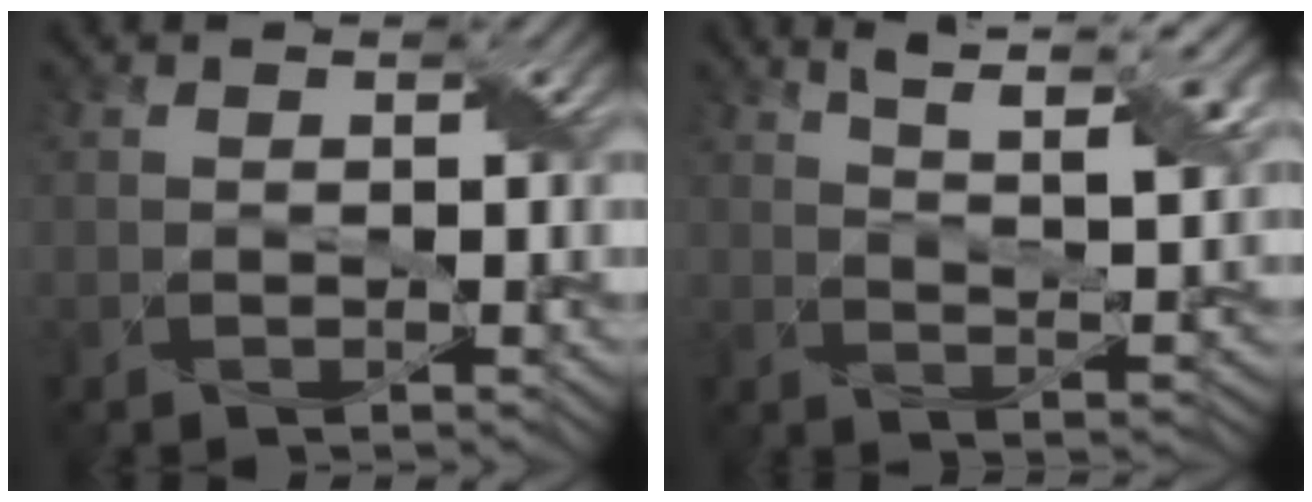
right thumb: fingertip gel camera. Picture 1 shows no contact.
{"total": 12.5, "force": [8.4, 3.2, 8.7], "torque": [-0.144, 0.023, 0.110]}